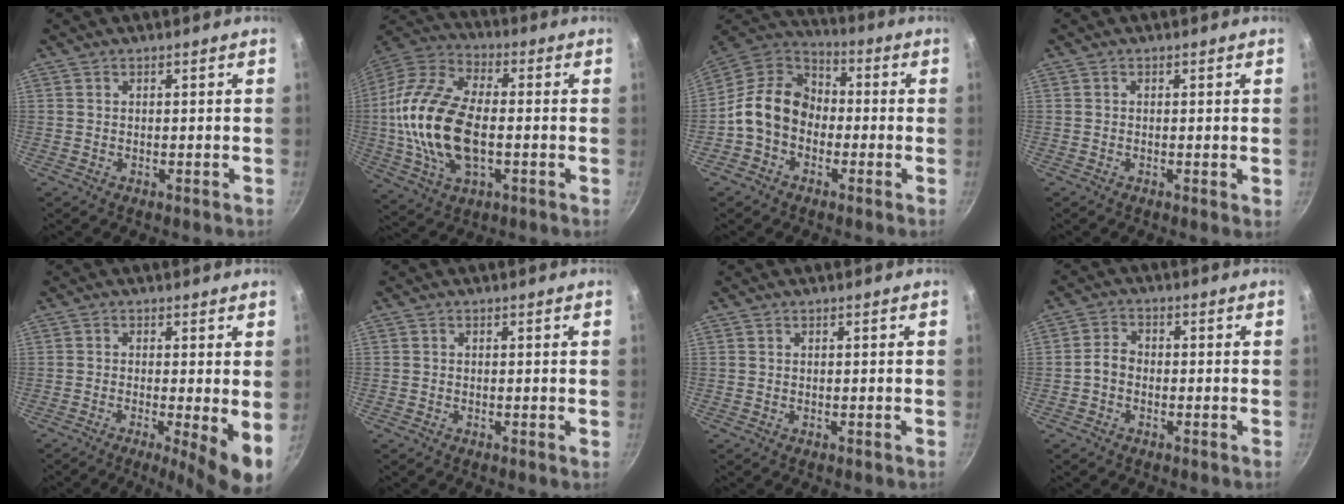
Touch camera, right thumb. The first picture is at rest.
{"total": 20.7, "force": [-1.5, 11.3, 17.2], "torque": [-0.343, 0.027, -0.038]}
{"total": 13.1, "force": [-2.2, 10.3, 7.9], "torque": [-0.098, 0.042, -0.063]}
{"total": 0.8, "force": [0.0, 0.2, 0.7], "torque": [-0.011, -0.001, -0.003]}
{"total": 7.7, "force": [-1.2, 1.3, 7.5], "torque": [-0.108, -0.011, -0.019]}
{"total": 0.0}
{"total": 0.0}
{"total": 3.1, "force": [-1.1, 2.3, 1.7], "torque": [-0.029, 0.021, -0.029]}